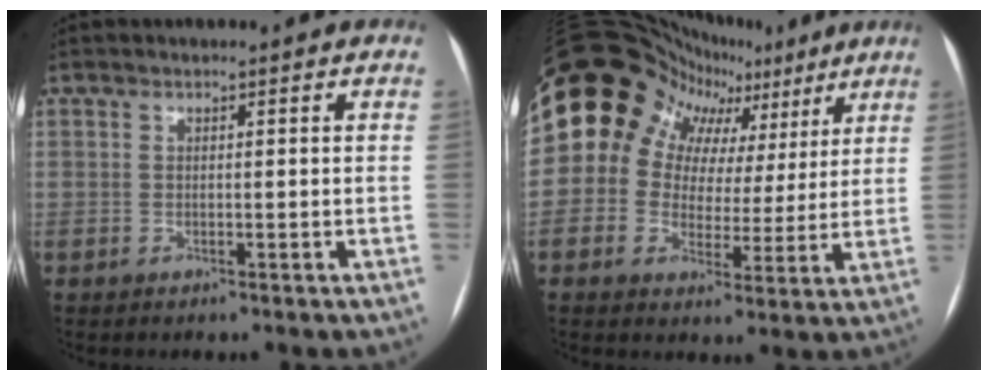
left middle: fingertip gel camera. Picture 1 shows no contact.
{"total": 17.2, "force": [8.8, 13.3, 6.5], "torque": [-0.108, 0.063, 0.118]}